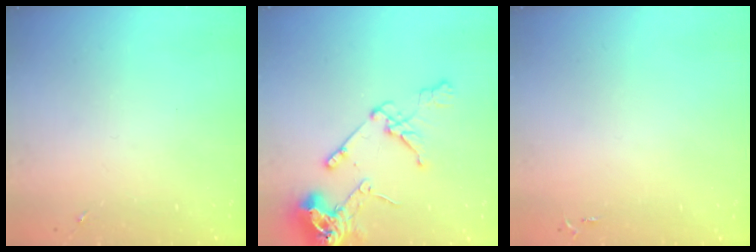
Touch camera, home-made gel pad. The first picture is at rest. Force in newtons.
{"total": 15.7, "press": 15.6, "slide": 2.0}
{"total": 2.6, "press": 2.6, "slide": 0.3}